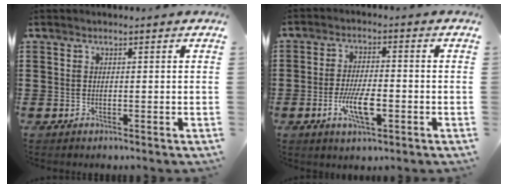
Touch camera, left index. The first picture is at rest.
{"total": 7.1, "force": [-2.5, 2.3, 6.3], "torque": [-0.127, -0.006, -0.046]}